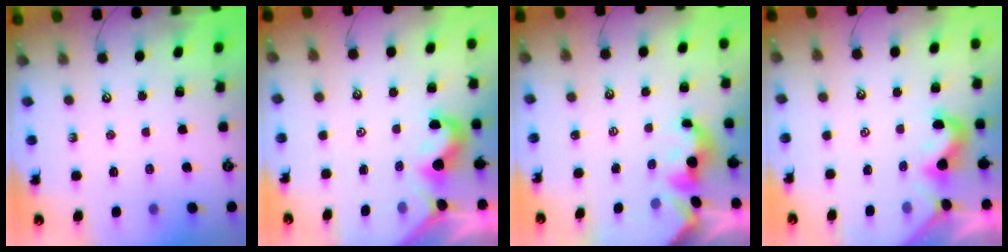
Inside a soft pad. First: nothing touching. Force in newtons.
{"total": 2.0, "press": 1.9, "slide": 0.6}
{"total": 1.5, "press": 1.5, "slide": 0.2}
{"total": 0.0}